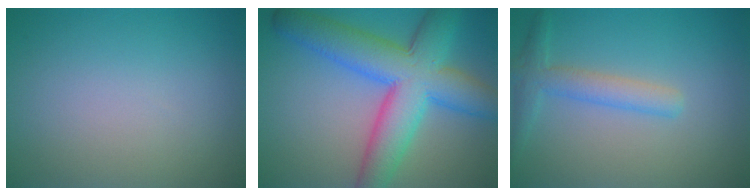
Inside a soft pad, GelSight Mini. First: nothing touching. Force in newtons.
{"total": 10.2, "press": 10.2, "slide": 0.2}
{"total": 2.8, "press": 2.8, "slide": 0.1}